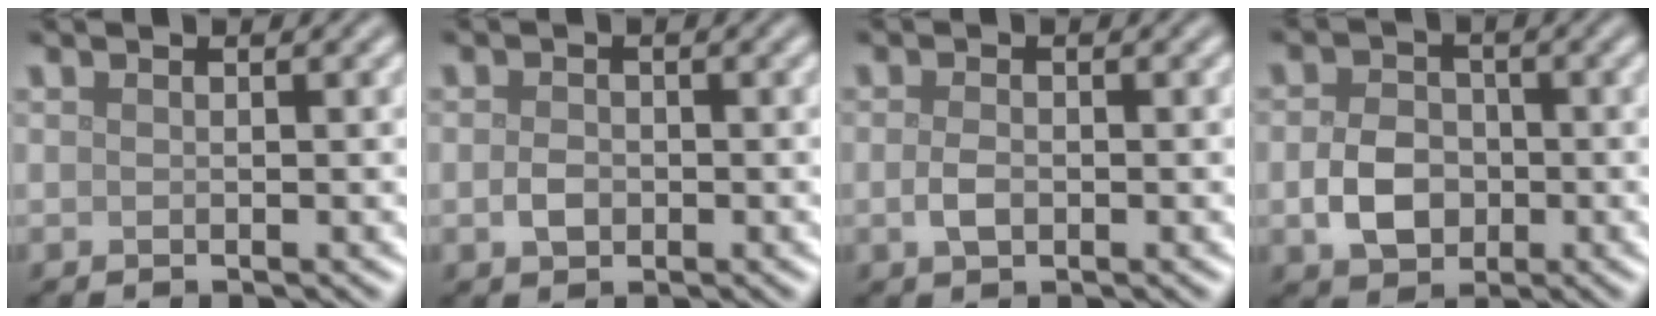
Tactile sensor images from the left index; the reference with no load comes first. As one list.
[{"total": 1.6, "force": [-0.4, 1.2, 1.0], "torque": [-0.022, 0.000, -0.009]}, {"total": 1.6, "force": [-0.3, 1.0, 1.2], "torque": [-0.027, 0.000, -0.008]}, {"total": 4.1, "force": [-0.8, 3.1, 2.5], "torque": [-0.045, 0.001, -0.019]}]